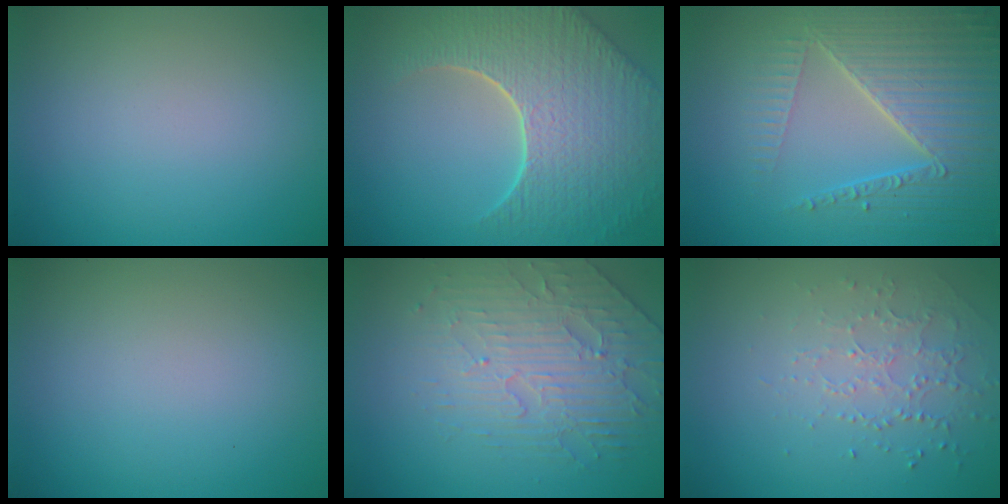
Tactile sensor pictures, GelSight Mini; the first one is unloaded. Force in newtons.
{"total": 8.8, "press": 6.2, "slide": 6.2}
{"total": 6.6, "press": 5.2, "slide": 4.1}
{"total": 0.0}
{"total": 4.0, "press": 3.6, "slide": 1.6}
{"total": 1.5, "press": 1.2, "slide": 0.9}